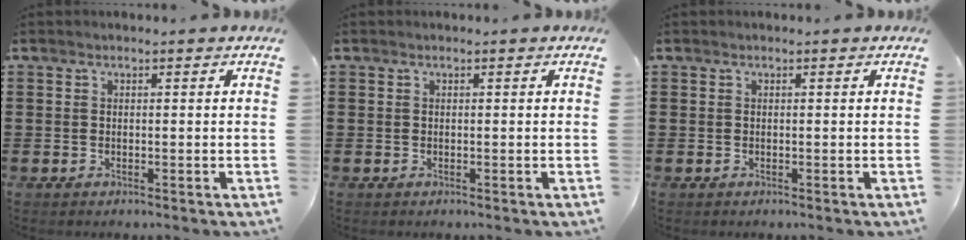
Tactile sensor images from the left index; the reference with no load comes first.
{"total": 0.0}
{"total": 0.0}